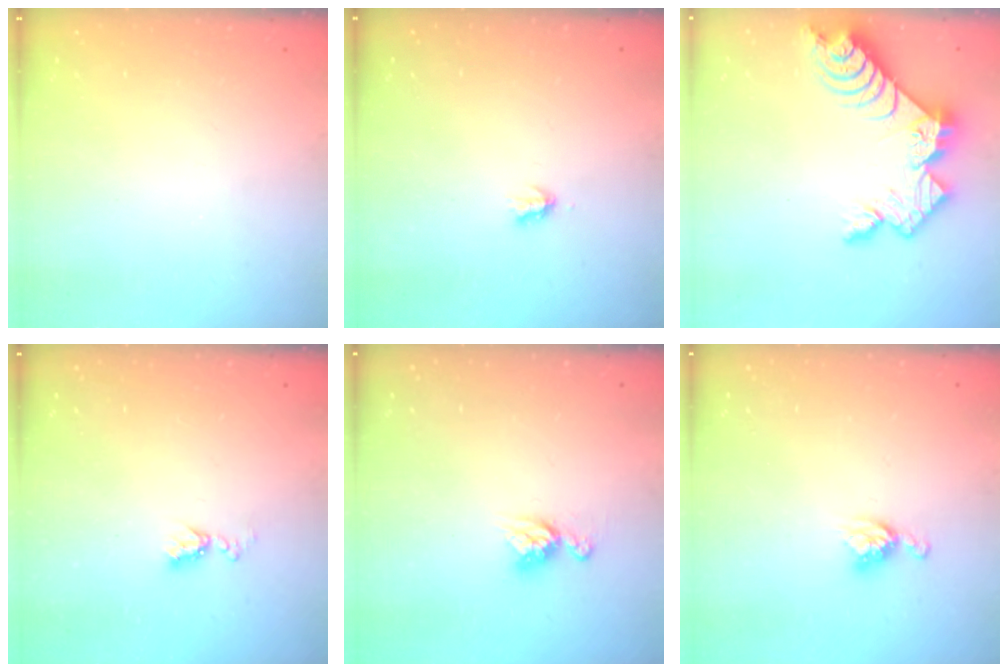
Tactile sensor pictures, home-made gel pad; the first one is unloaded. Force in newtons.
{"total": 1.9, "press": 1.8, "slide": 0.4}
{"total": 11.2, "press": 11.2, "slide": 0.8}
{"total": 5.9, "press": 5.9, "slide": 0.8}
{"total": 8.0, "press": 7.9, "slide": 0.7}
{"total": 5.5, "press": 5.5, "slide": 0.1}